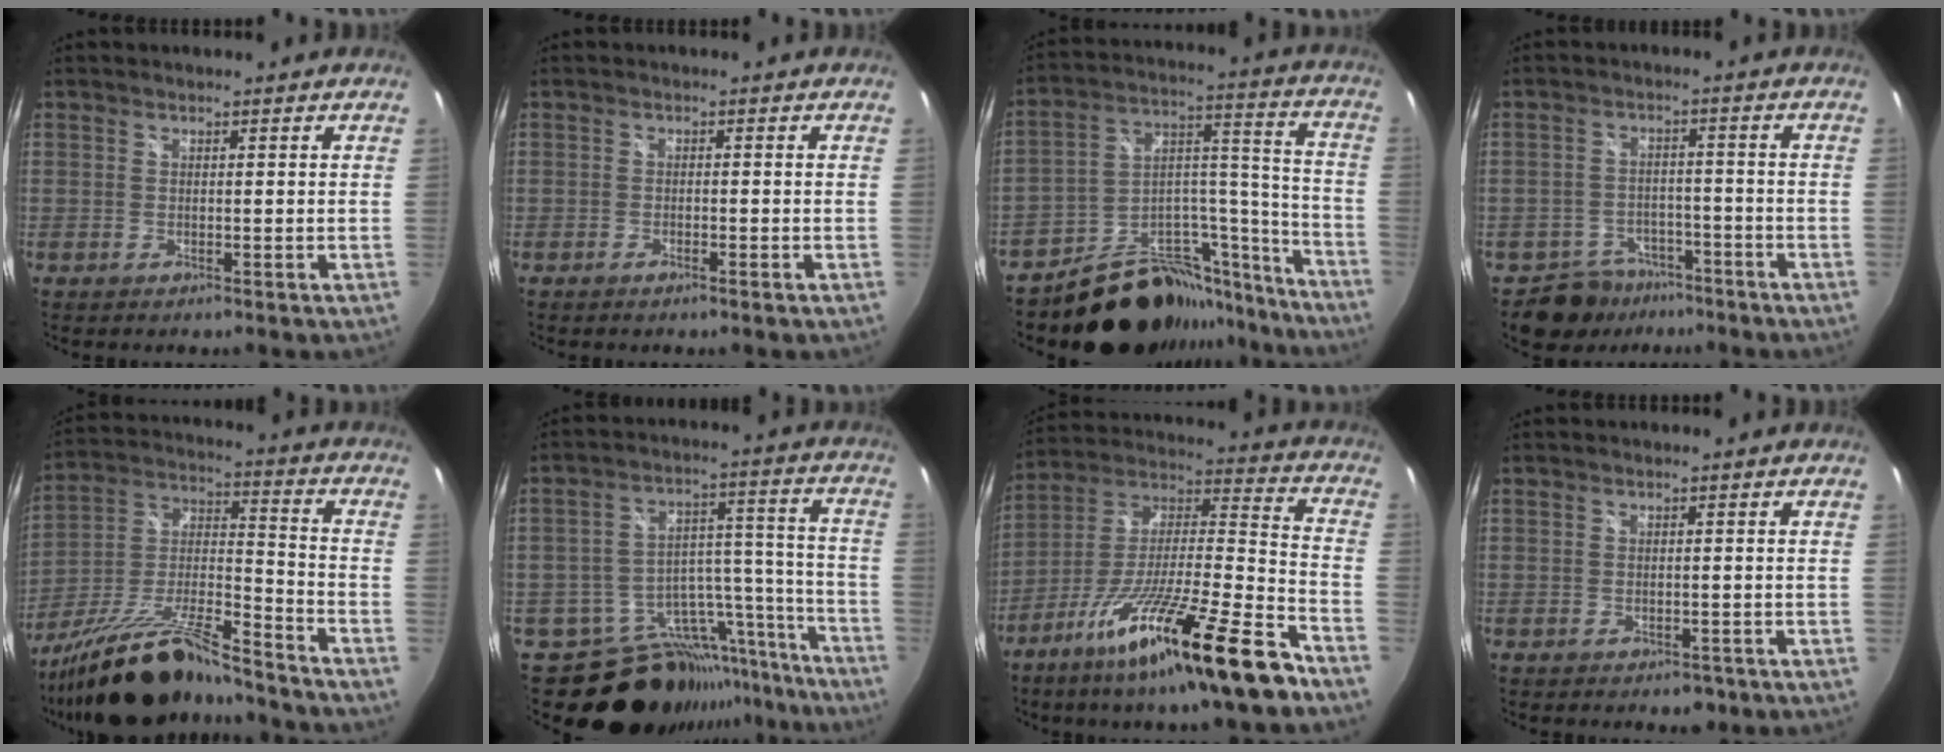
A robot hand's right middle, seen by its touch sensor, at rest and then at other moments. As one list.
[{"total": 1.1, "force": [-0.9, 0.1, 0.7], "torque": [-0.014, -0.001, -0.017]}, {"total": 21.3, "force": [-17.8, 10.2, 5.9], "torque": [-0.083, 0.095, -0.257]}, {"total": 7.0, "force": [-5.4, 4.6, 0.3], "torque": [-0.019, 0.017, -0.079]}, {"total": 18.5, "force": [-15.5, 2.2, 9.9], "torque": [-0.190, -0.012, -0.271]}, {"total": 22.7, "force": [-19.0, 10.3, 6.8], "torque": [-0.110, 0.062, -0.257]}, {"total": 23.1, "force": [-15.2, 1.5, 17.3], "torque": [-0.278, -0.029, -0.253]}, {"total": 2.7, "force": [-1.7, 1.8, 1.2], "torque": [-0.021, -0.009, -0.019]}]